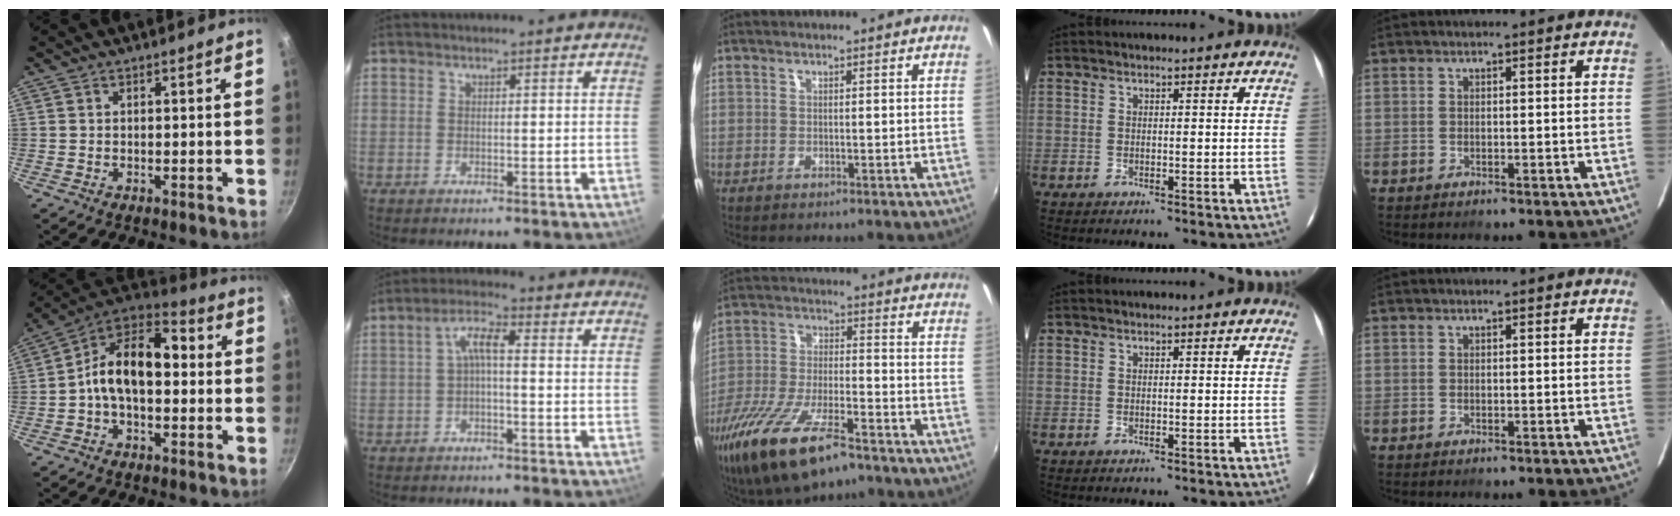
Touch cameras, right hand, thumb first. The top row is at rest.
{"thumb": {"total": 15.3, "force": [-0.1, 9.4, 12.1], "torque": [-0.174, 0.047, -0.025]}, "index": {"total": 3.8, "force": [-0.7, 0.9, 3.7], "torque": [-0.076, 0.013, -0.014]}, "middle": {"total": 19.0, "force": [-12.4, 6.2, 13.0], "torque": [-0.265, -0.047, -0.222]}}